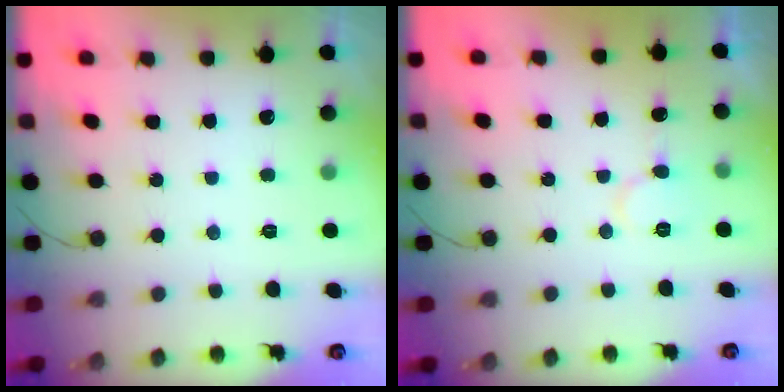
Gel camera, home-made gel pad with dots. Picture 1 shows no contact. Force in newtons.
{"total": 7.0, "press": 7.0, "slide": 0.6}